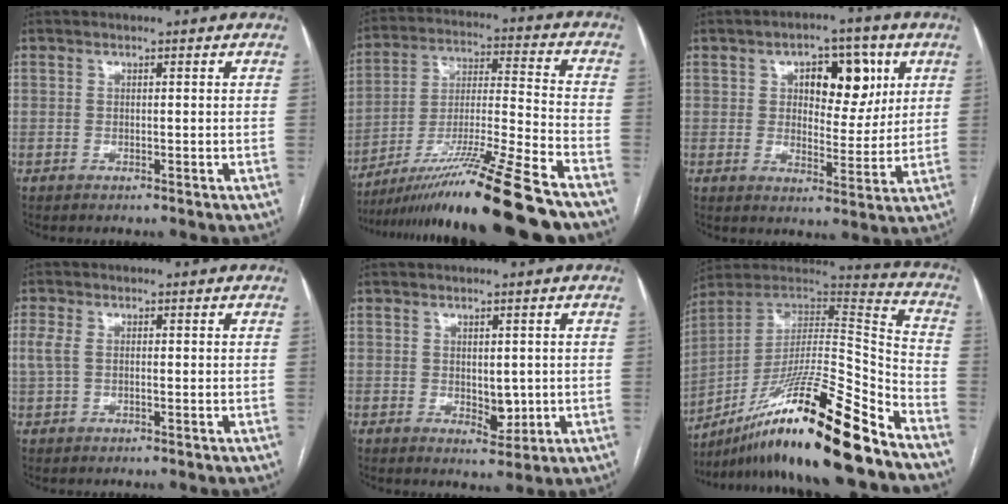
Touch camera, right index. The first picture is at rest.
{"total": 22.0, "force": [-17.4, -1.1, 13.5], "torque": [-0.215, -0.030, -0.299]}
{"total": 10.0, "force": [3.7, 5.1, 7.7], "torque": [-0.102, 0.020, 0.058]}
{"total": 3.5, "force": [0.3, 2.0, 2.8], "torque": [-0.086, 0.019, 0.005]}
{"total": 3.5, "force": [-0.1, 2.1, 2.8], "torque": [-0.038, -0.007, 0.008]}
{"total": 24.2, "force": [-17.2, 0.4, 17.0], "torque": [-0.277, -0.005, -0.303]}